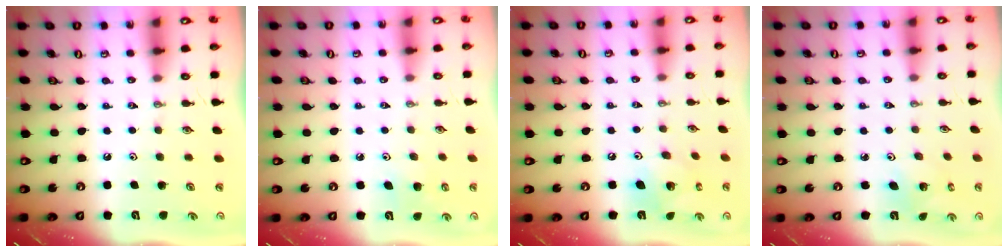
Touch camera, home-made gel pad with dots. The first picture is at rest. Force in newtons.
{"total": 4.8, "press": 4.7, "slide": 0.5}
{"total": 10.0, "press": 10.0, "slide": 0.7}
{"total": 3.2, "press": 3.2, "slide": 0.2}